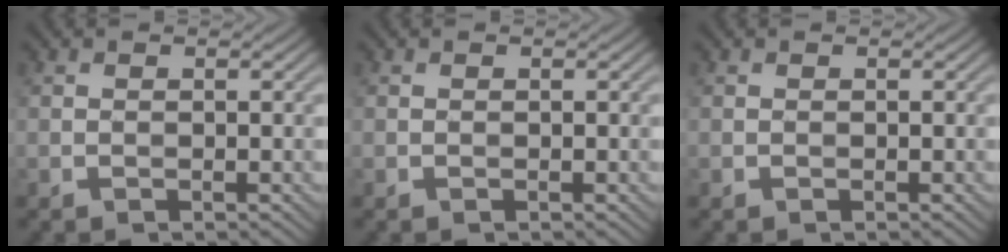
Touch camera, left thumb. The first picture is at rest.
{"total": 0.0}
{"total": 0.0}